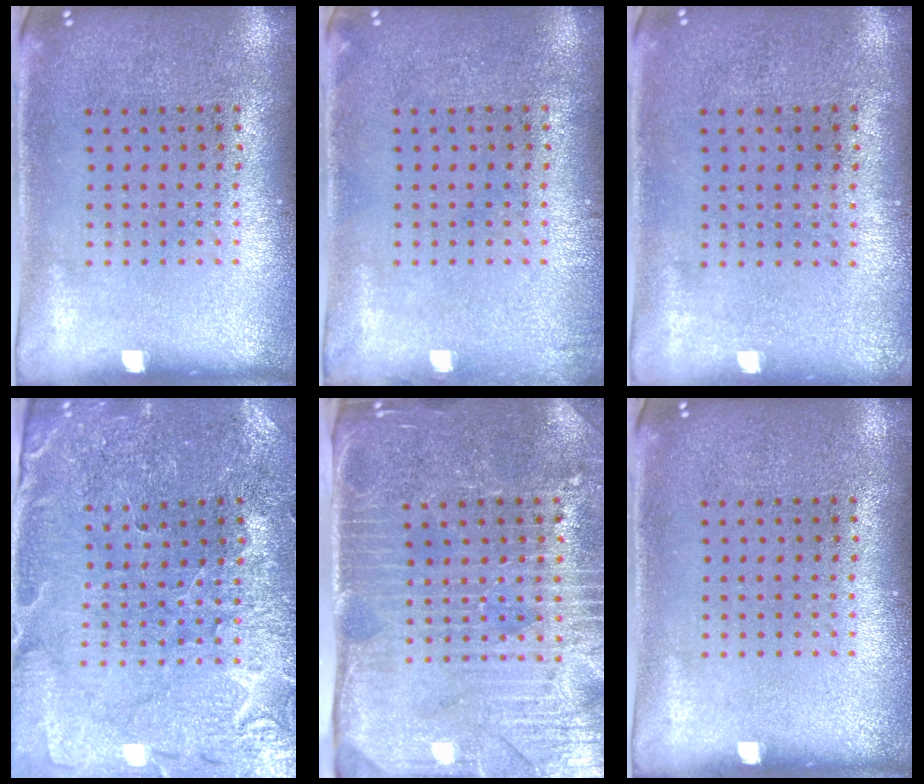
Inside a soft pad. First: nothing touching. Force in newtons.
{"total": 0.6, "press": 0.6, "slide": 0.1}
{"total": 0.0}
{"total": 1.5, "press": 1.5, "slide": 0.1}
{"total": 4.4, "press": 3.8, "slide": 2.1}
{"total": 0.0}